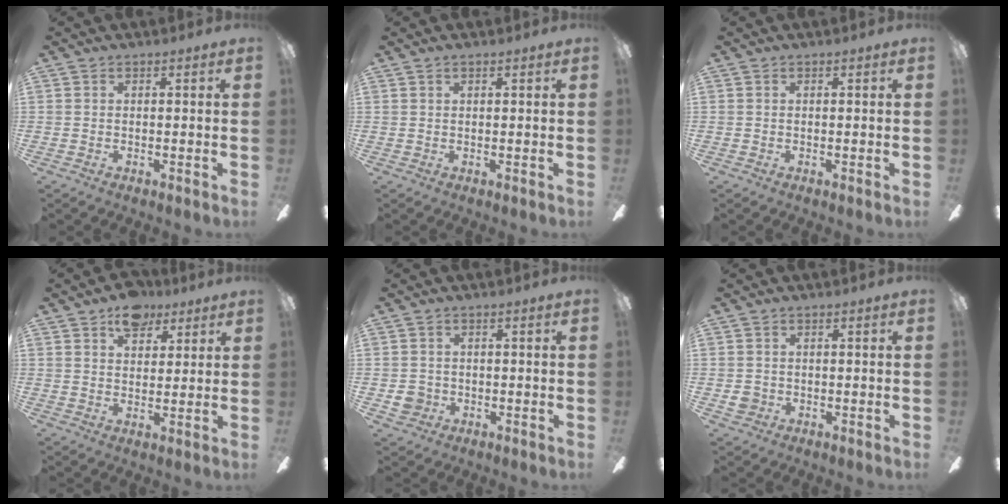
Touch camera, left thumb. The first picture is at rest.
{"total": 0.8, "force": [0.5, 0.3, 0.6], "torque": [-0.011, 0.002, 0.008]}
{"total": 0.0}
{"total": 7.9, "force": [5.3, 4.7, 3.6], "torque": [-0.039, -0.018, 0.089]}
{"total": 3.5, "force": [-0.4, 3.3, 1.0], "torque": [-0.011, 0.005, -0.007]}
{"total": 2.2, "force": [-0.1, 2.0, 0.9], "torque": [-0.016, 0.005, -0.002]}